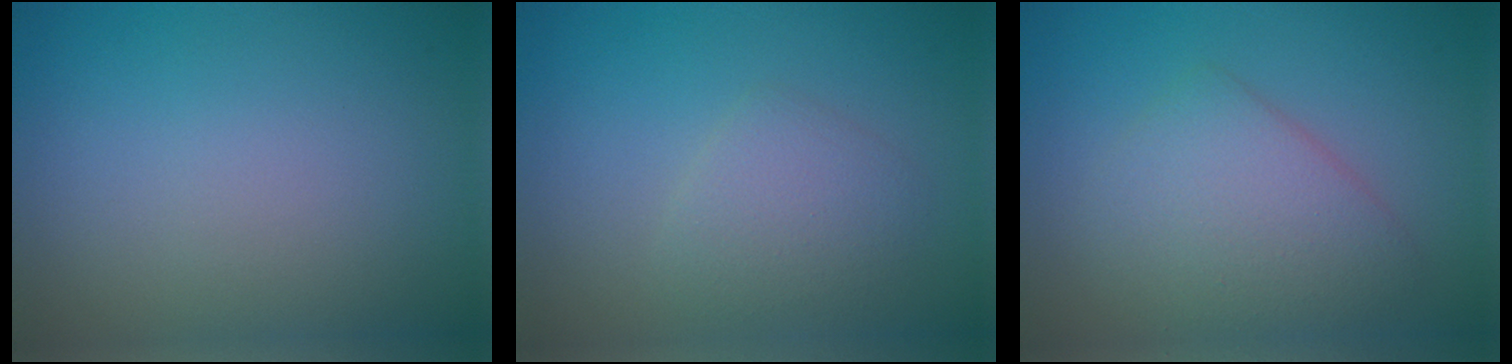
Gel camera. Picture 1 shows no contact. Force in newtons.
{"total": 2.2, "press": 2.2, "slide": 0.1}
{"total": 4.1, "press": 4.1, "slide": 0.1}